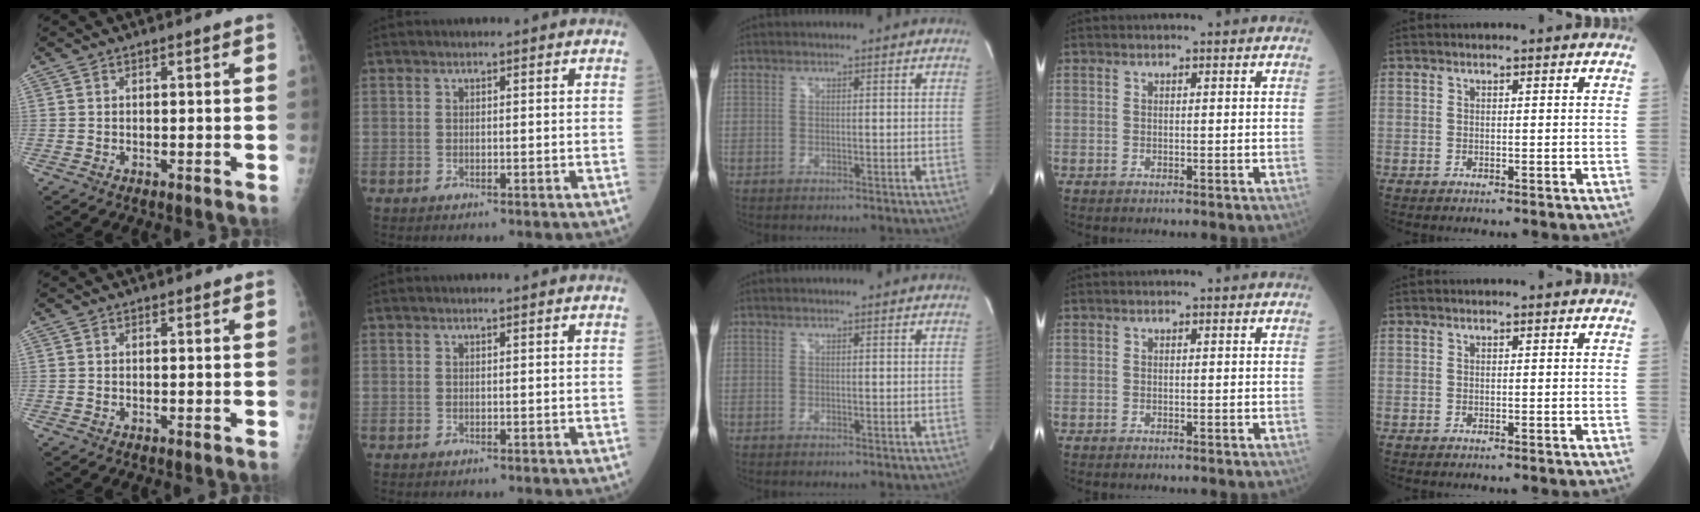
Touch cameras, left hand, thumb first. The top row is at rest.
{}